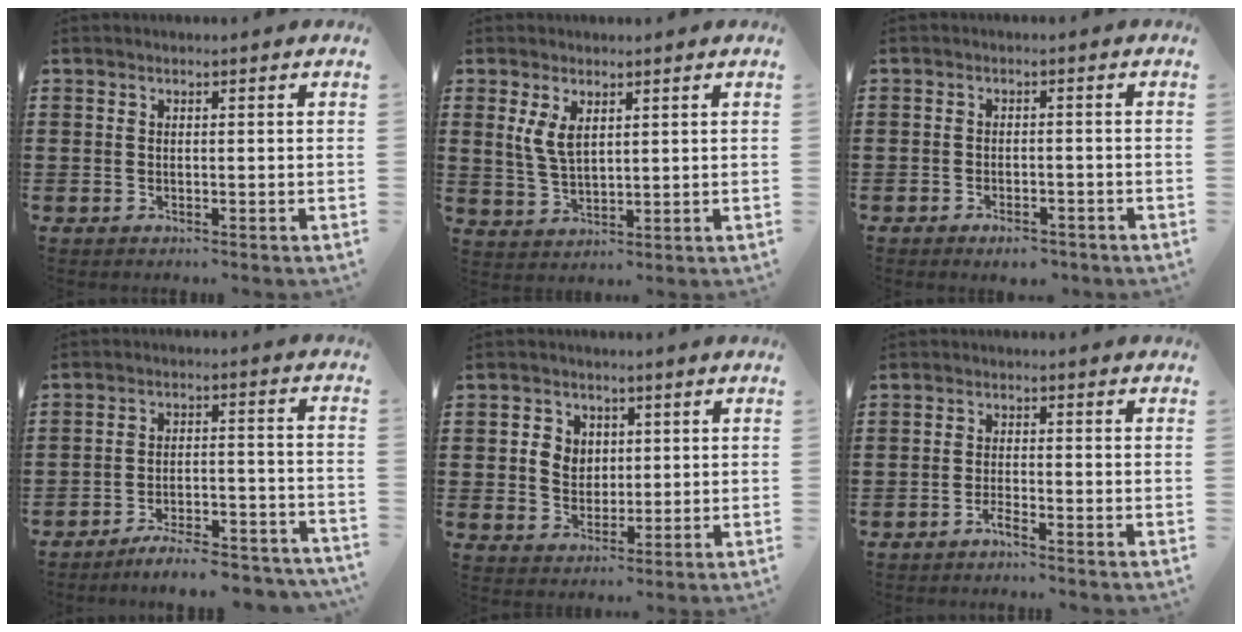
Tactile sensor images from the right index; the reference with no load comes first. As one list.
[{"total": 4.1, "force": [1.7, 2.2, 3.1], "torque": [-0.074, 0.003, 0.027]}, {"total": 2.3, "force": [-2.1, 0.5, 0.8], "torque": [-0.017, 0.002, -0.042]}, {"total": 6.4, "force": [-6.1, 0.3, 2.0], "torque": [-0.028, 0.008, -0.116]}, {"total": 4.2, "force": [1.0, 3.9, 1.3], "torque": [-0.034, 0.011, 0.014]}, {"total": 1.7, "force": [-1.5, -0.1, 0.7], "torque": [-0.015, -0.001, -0.029]}]